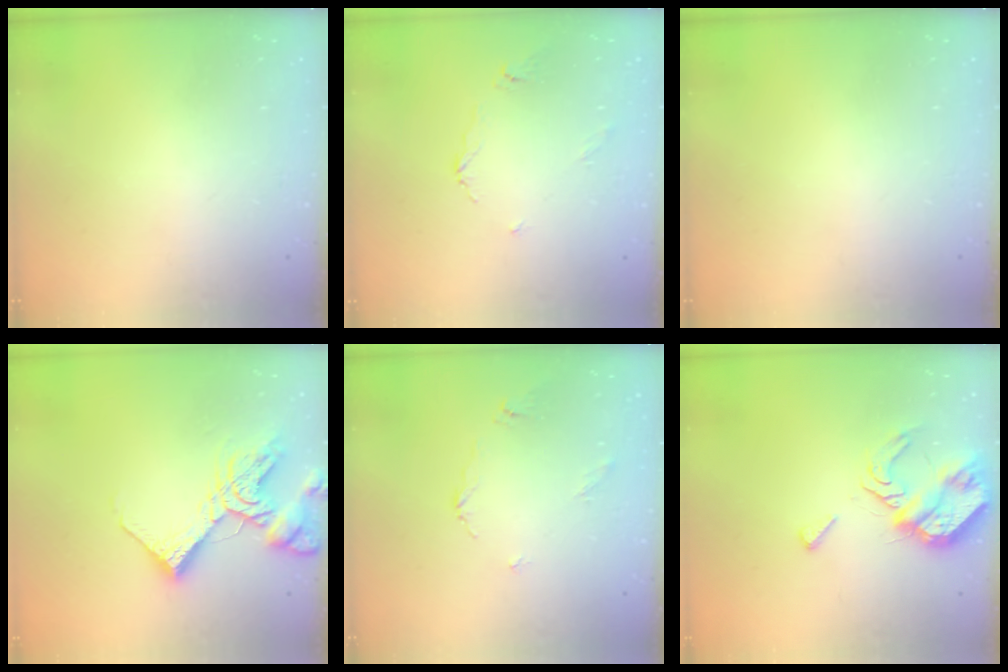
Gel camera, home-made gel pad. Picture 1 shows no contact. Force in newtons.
{"total": 4.2, "press": 4.1, "slide": 0.5}
{"total": 0.0}
{"total": 13.7, "press": 13.6, "slide": 1.6}
{"total": 2.2, "press": 2.2, "slide": 0.4}
{"total": 8.0, "press": 7.9, "slide": 0.8}